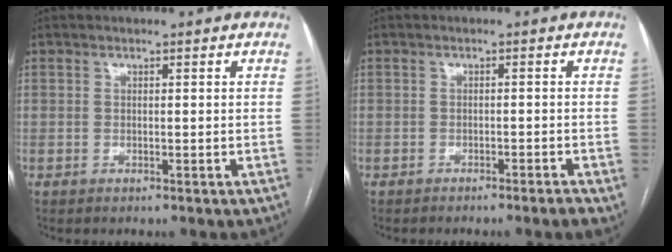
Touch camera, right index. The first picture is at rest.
{"total": 2.0, "force": [-1.5, 0.1, 1.4], "torque": [-0.020, -0.001, -0.022]}